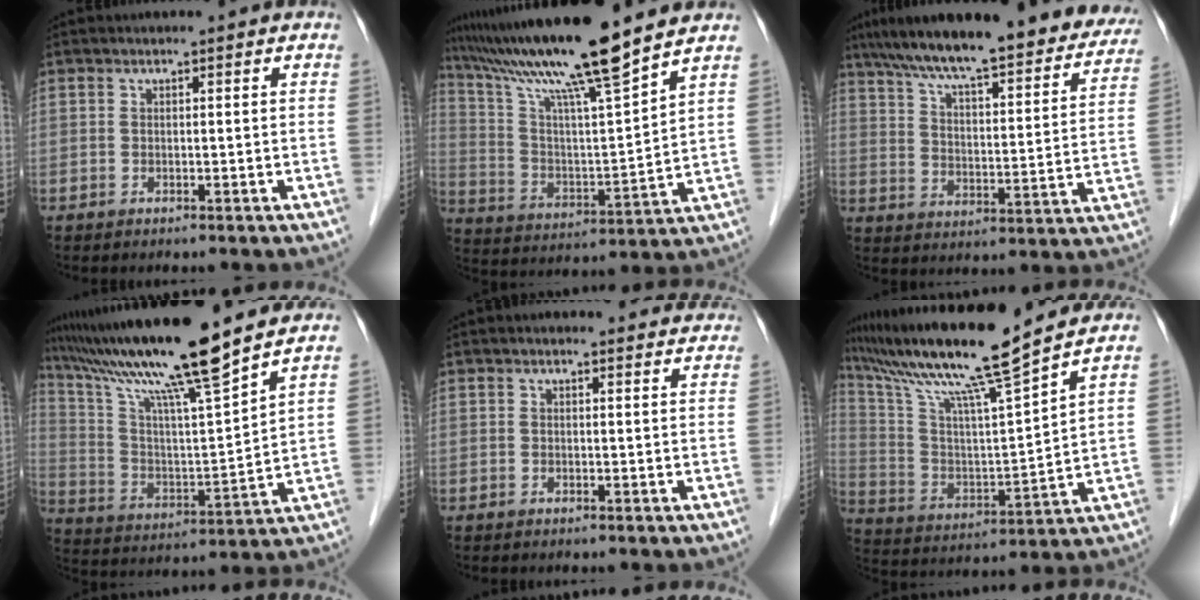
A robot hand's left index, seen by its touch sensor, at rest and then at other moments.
{"total": 16.6, "force": [13.6, -1.7, 9.4], "torque": [-0.172, -0.003, 0.241]}
{"total": 28.1, "force": [23.9, 5.3, 14.0], "torque": [-0.216, -0.011, 0.314]}
{"total": 17.7, "force": [14.4, -1.5, 10.2], "torque": [-0.187, -0.004, 0.254]}
{"total": 4.6, "force": [4.4, 0.9, 0.9], "torque": [-0.007, 0.006, 0.037]}
{"total": 17.8, "force": [14.4, -1.5, 10.3], "torque": [-0.196, 0.002, 0.255]}